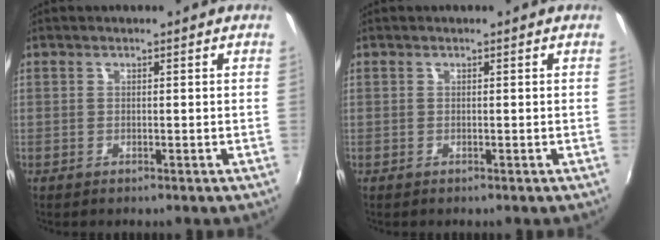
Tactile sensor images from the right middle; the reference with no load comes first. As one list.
[{"total": 0.0}]